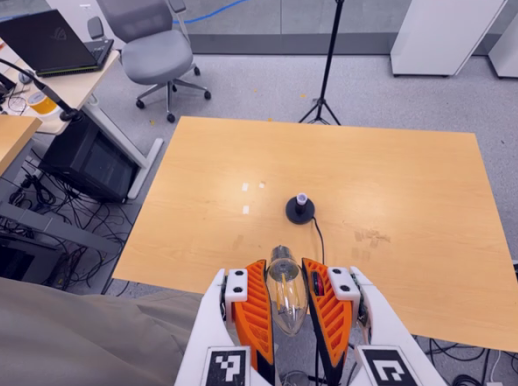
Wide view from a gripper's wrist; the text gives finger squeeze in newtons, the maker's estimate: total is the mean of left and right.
{"total": 20.3, "left": 21.6, "right": 19.0}